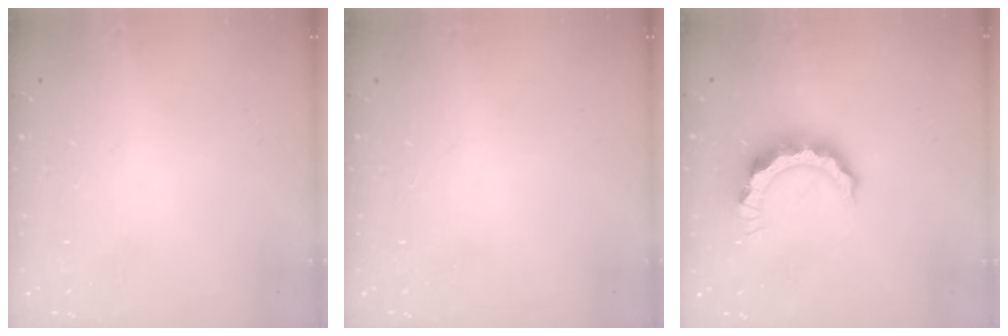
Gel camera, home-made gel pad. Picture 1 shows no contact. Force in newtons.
{"total": 0.0}
{"total": 9.8, "press": 9.8, "slide": 0.8}